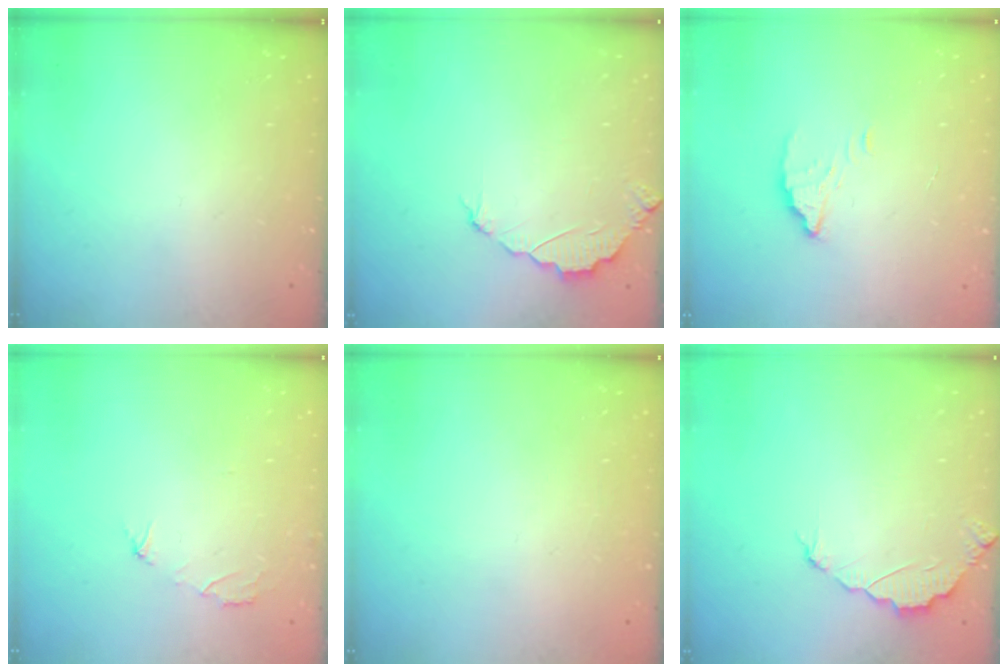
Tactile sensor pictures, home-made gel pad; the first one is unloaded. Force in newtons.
{"total": 3.2, "press": 3.2, "slide": 0.3}
{"total": 2.9, "press": 2.9, "slide": 0.2}
{"total": 2.1, "press": 2.1, "slide": 0.1}
{"total": 2.3, "press": 2.3, "slide": 0.1}
{"total": 3.2, "press": 3.2, "slide": 0.3}